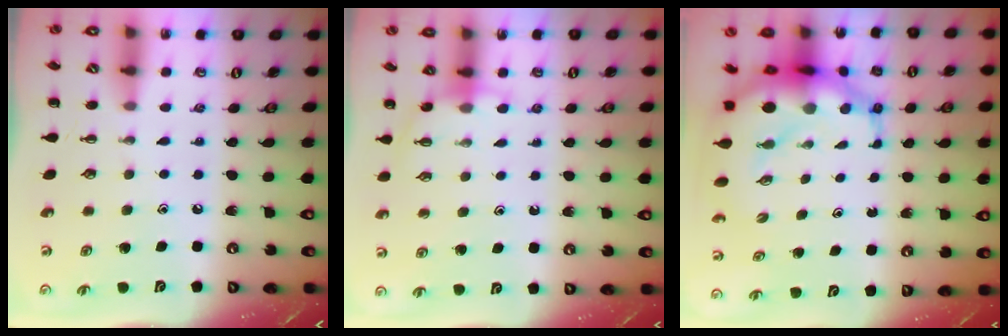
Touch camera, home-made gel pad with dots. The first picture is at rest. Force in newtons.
{"total": 4.9, "press": 4.8, "slide": 0.8}
{"total": 12.9, "press": 12.5, "slide": 3.5}